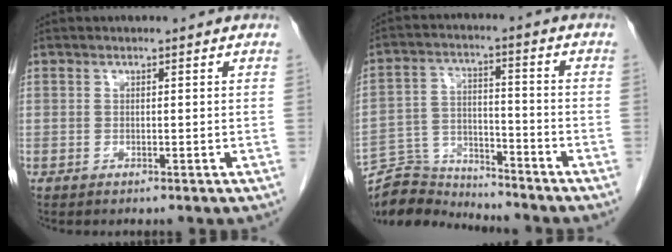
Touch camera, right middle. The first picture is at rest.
{"total": 9.9, "force": [-9.8, 1.3, -0.4], "torque": [0.005, 0.022, -0.180]}